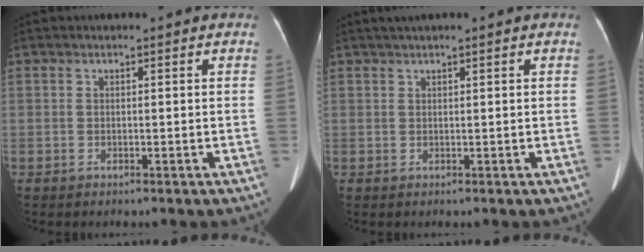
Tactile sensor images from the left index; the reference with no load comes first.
{"total": 2.0, "force": [1.4, -0.1, 1.4], "torque": [-0.027, 0.018, 0.029]}